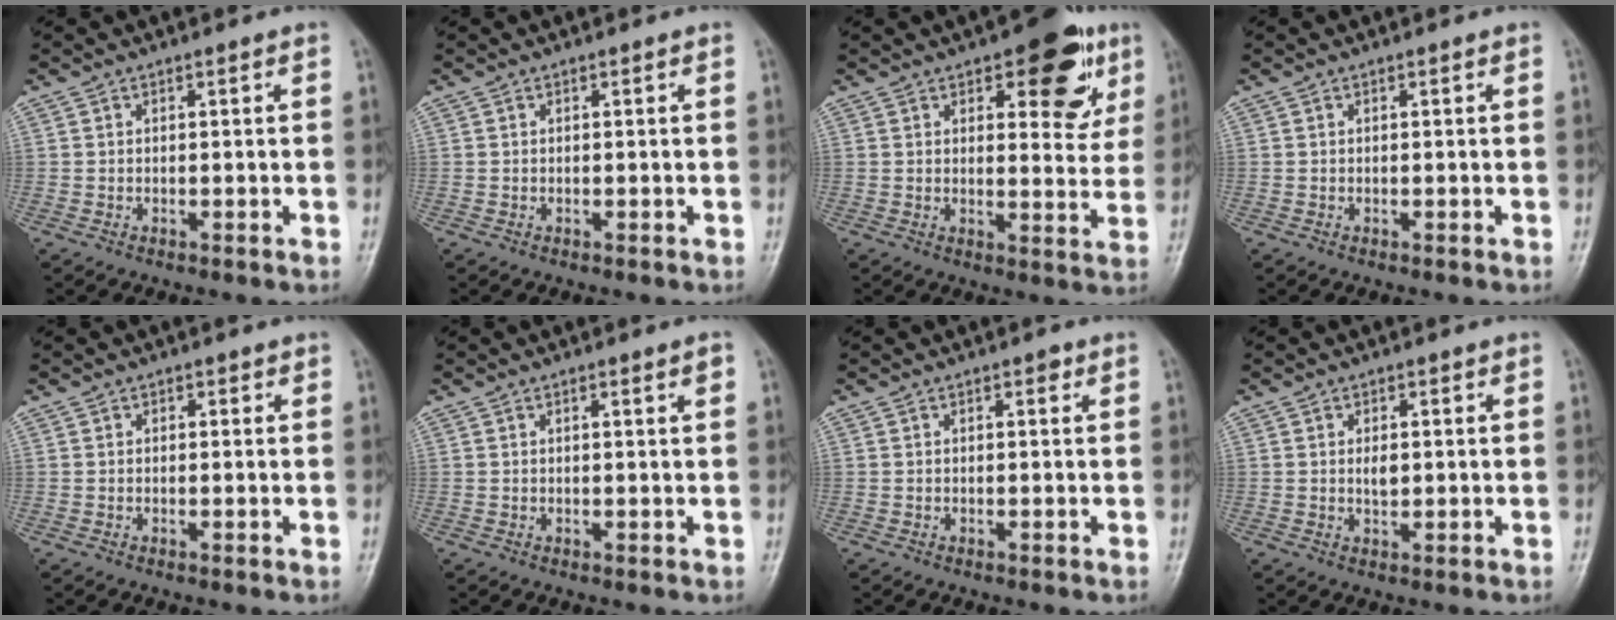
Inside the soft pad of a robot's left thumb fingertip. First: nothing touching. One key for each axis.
{"total": 0.0}
{"total": 12.6, "fx": 6.1, "fy": 5.6, "fz": 9.6, "tx": -0.077, "ty": -0.021, "tz": 0.071}
{"total": 0.0}
{"total": 0.9, "fx": 0.4, "fy": 0.7, "fz": 0.4, "tx": 0.006, "ty": 0.000, "tz": 0.002}
{"total": 1.6, "fx": 0.7, "fy": 0.2, "fz": 1.4, "tx": -0.022, "ty": -0.002, "tz": 0.011}
{"total": 1.0, "fx": 0.5, "fy": 0.5, "fz": 0.7, "tx": -0.007, "ty": 0.001, "tz": 0.004}
{"total": 2.2, "fx": 0.4, "fy": 1.4, "fz": 1.7, "tx": -0.024, "ty": -0.003, "tz": 0.007}